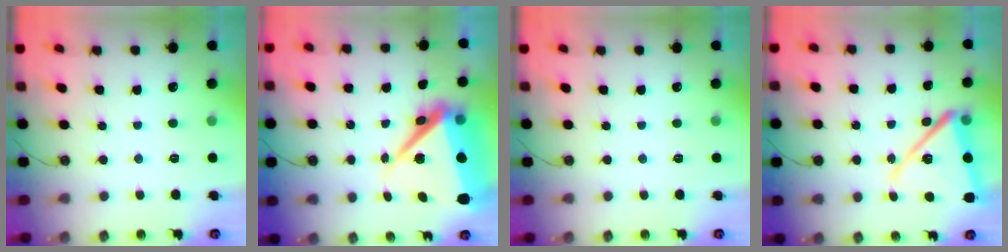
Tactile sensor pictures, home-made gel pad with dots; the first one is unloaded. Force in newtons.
{"total": 18.2, "press": 15.8, "slide": 8.9}
{"total": 0.0}
{"total": 16.7, "press": 16.6, "slide": 1.6}